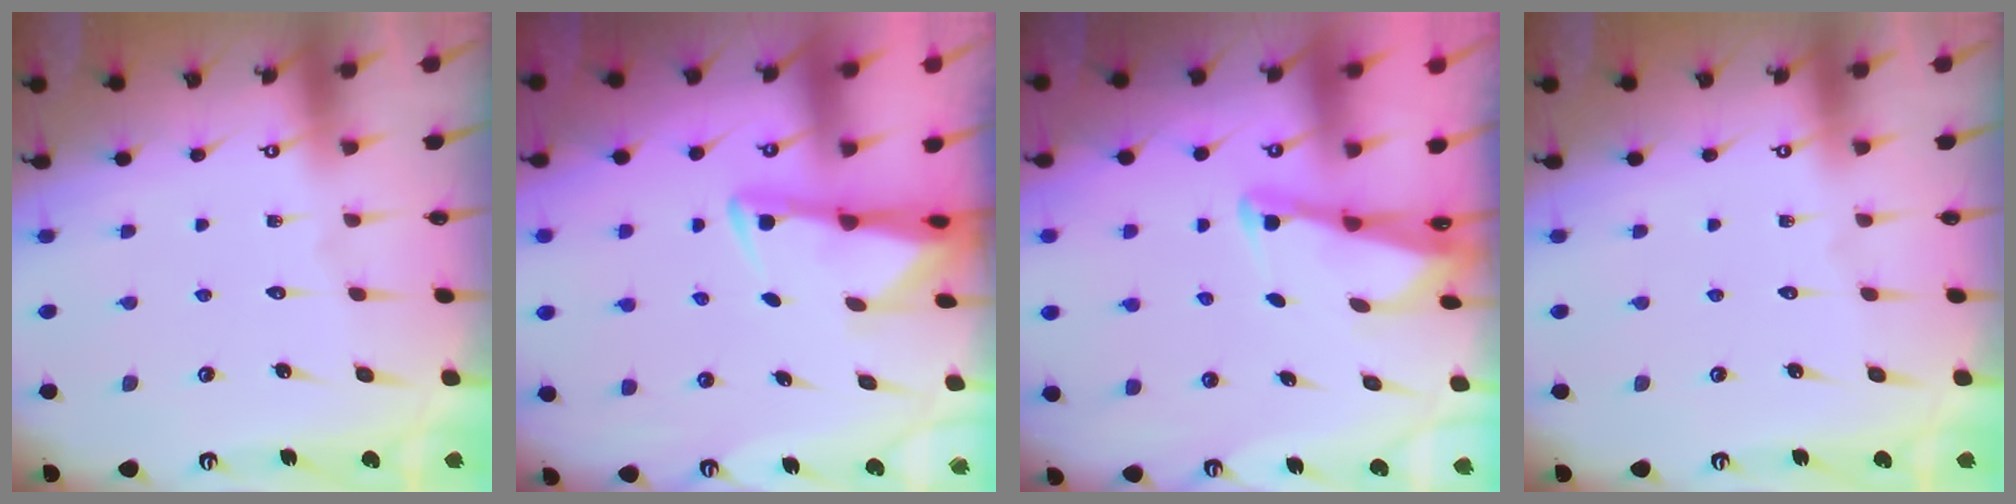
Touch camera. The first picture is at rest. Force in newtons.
{"total": 2.8, "press": 2.8, "slide": 0.4}
{"total": 2.4, "press": 2.4, "slide": 0.2}
{"total": 0.0}